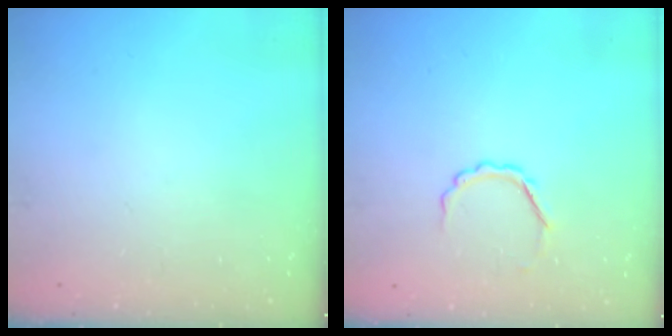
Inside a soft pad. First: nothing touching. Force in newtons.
{"total": 3.3, "press": 3.3, "slide": 0.6}